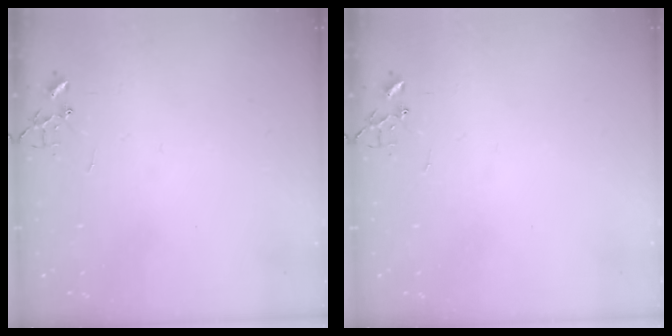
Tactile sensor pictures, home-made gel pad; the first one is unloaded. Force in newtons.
{"total": 0.0}